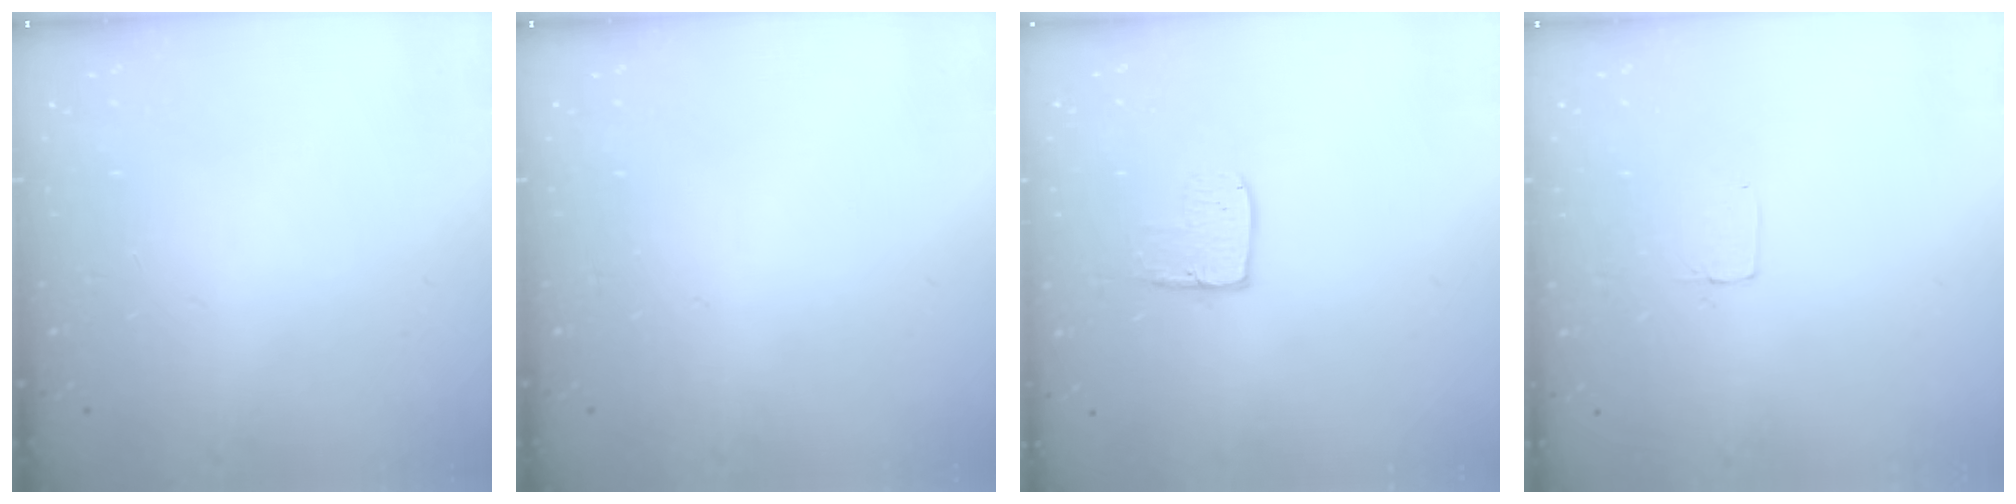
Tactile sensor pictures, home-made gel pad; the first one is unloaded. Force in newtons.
{"total": 0.0}
{"total": 8.4, "press": 8.4, "slide": 0.3}
{"total": 2.0, "press": 2.0, "slide": 0.0}